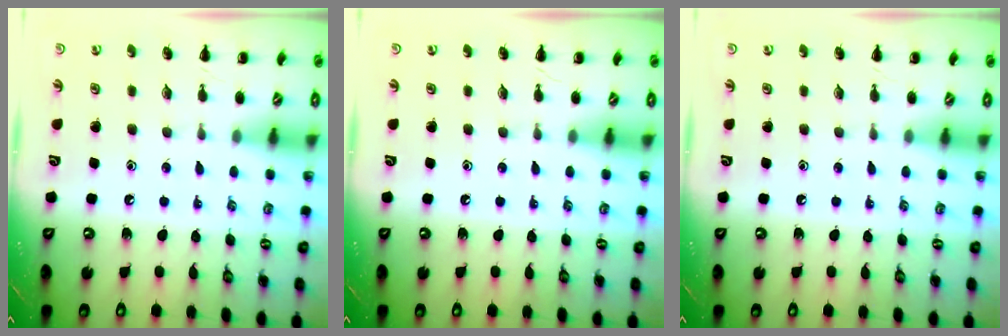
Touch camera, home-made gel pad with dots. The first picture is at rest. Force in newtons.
{"total": 0.0}
{"total": 0.0}